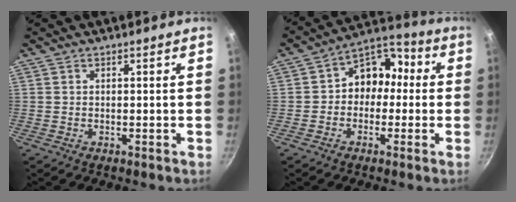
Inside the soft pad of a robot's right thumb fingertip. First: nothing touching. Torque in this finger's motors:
{"motor_torque": [0.78, 1.86, 0.70, 0.30, 0.05]}